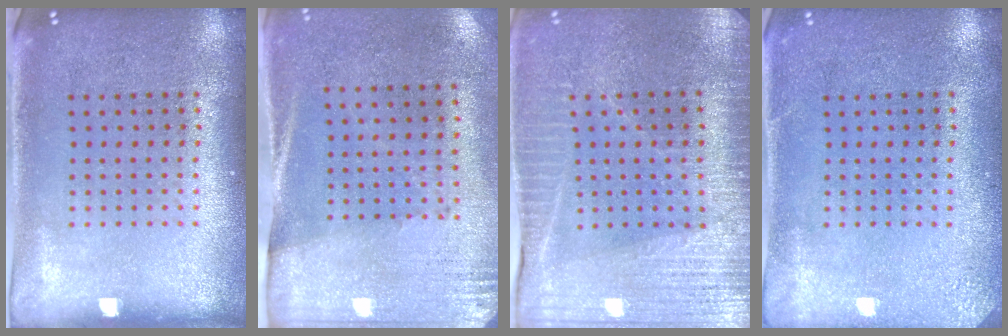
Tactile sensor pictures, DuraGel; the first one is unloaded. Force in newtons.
{"total": 2.7, "press": 2.4, "slide": 1.3}
{"total": 3.6, "press": 3.4, "slide": 1.1}
{"total": 2.4, "press": 2.4, "slide": 0.3}